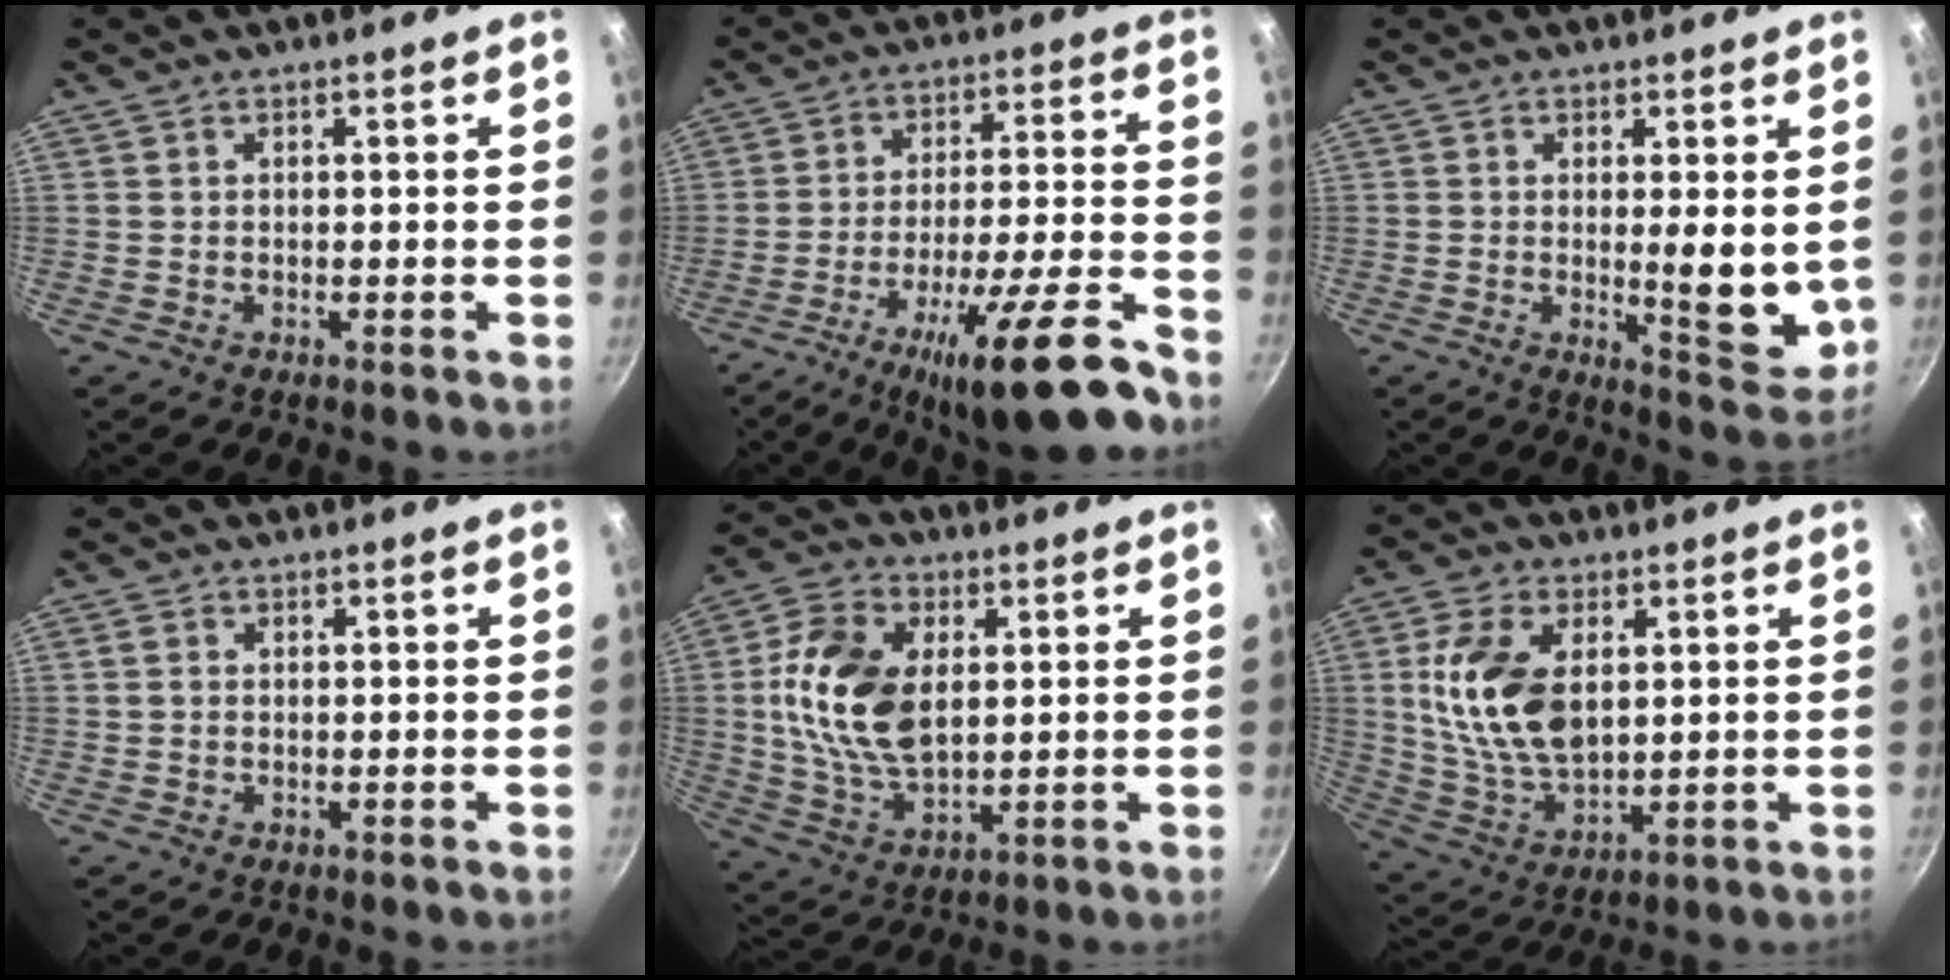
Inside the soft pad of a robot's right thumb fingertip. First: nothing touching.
{"total": 17.9, "force": [-11.9, 2.9, 13.1], "torque": [-0.188, 0.065, -0.182]}
{"total": 8.7, "force": [0.4, 2.5, 8.4], "torque": [-0.105, -0.033, 0.011]}
{"total": 1.3, "force": [0.2, 1.1, 0.7], "torque": [-0.012, 0.003, 0.003]}
{"total": 16.3, "force": [2.5, 10.1, 12.6], "torque": [-0.223, -0.007, 0.049]}
{"total": 15.3, "force": [3.2, 9.1, 11.8], "torque": [-0.209, -0.018, 0.071]}